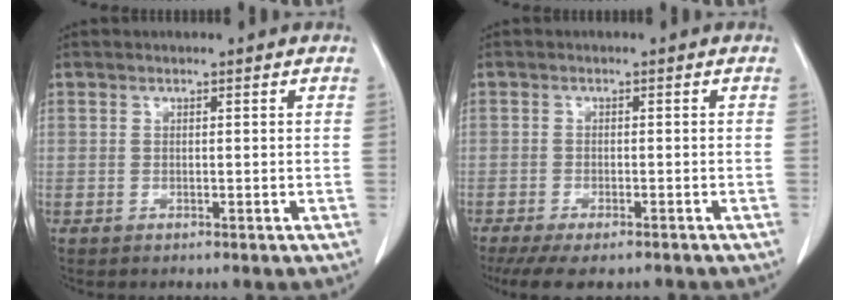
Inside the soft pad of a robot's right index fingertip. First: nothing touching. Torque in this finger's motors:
{"motor_torque": [1.10, -1.04, 0.41, 0.08]}